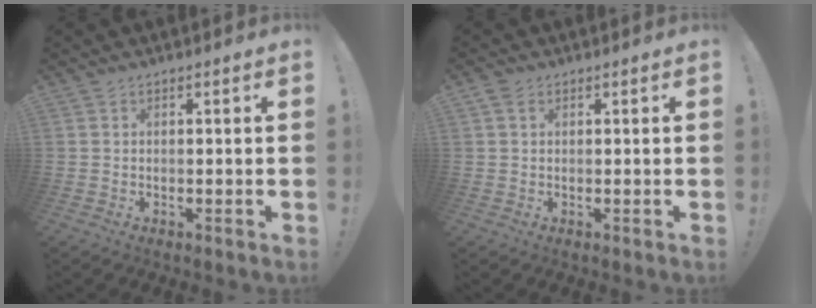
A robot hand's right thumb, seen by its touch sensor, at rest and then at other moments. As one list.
[{"total": 1.7, "force": [0.9, 1.2, 0.8], "torque": [-0.014, 0.001, 0.016]}]